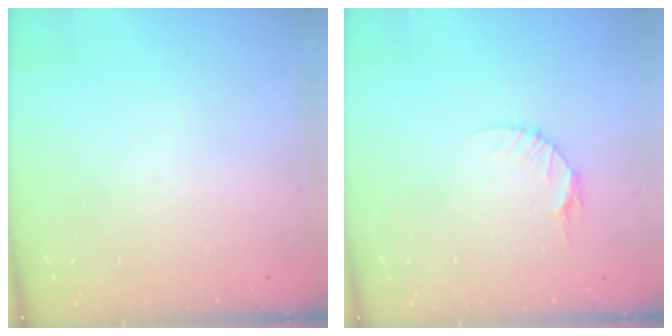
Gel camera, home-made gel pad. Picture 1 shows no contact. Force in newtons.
{"total": 5.3, "press": 5.2, "slide": 0.5}